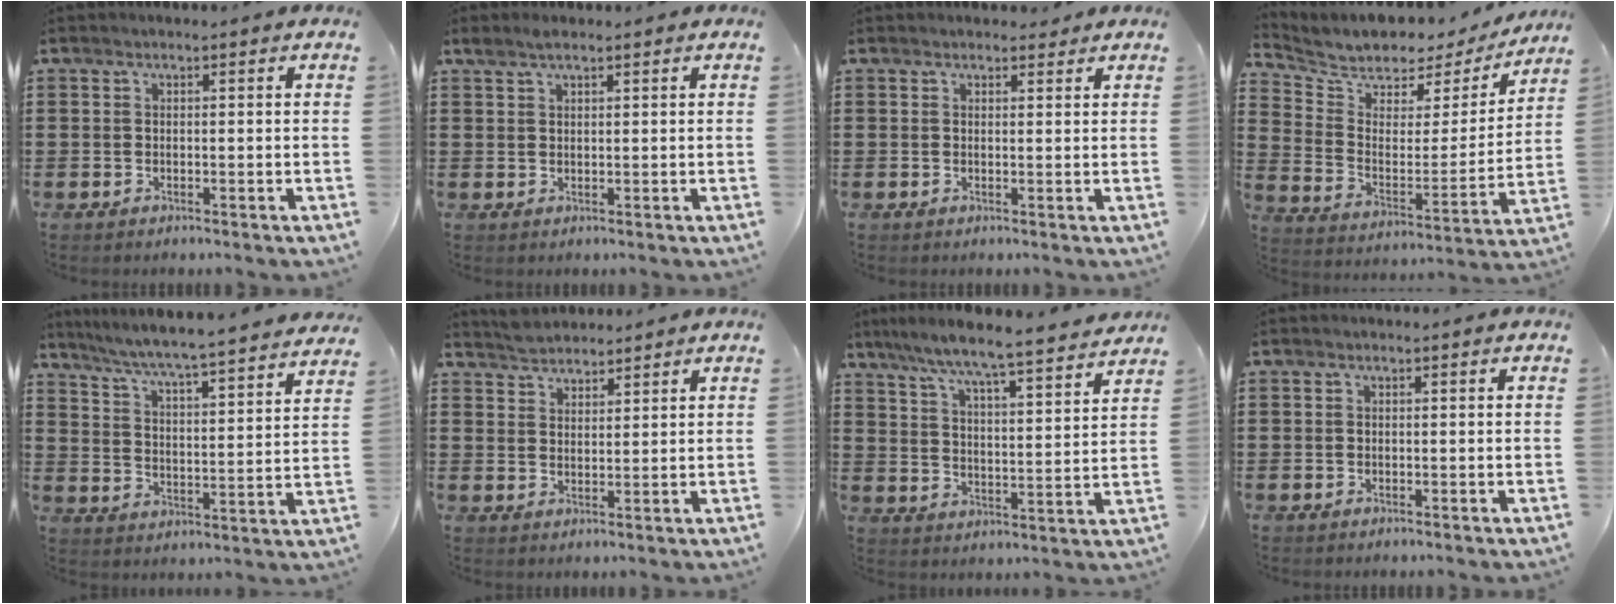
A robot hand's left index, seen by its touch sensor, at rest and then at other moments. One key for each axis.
{"total": 1.6, "fx": 1.3, "fy": 0.6, "fz": 0.7, "tx": -0.017, "ty": 0.002, "tz": 0.025}
{"total": 1.4, "fx": 1.2, "fy": 0.6, "fz": 0.2, "tx": 0.002, "ty": 0.001, "tz": 0.022}
{"total": 5.2, "fx": 4.9, "fy": 1.8, "fz": 0.4, "tx": -0.045, "ty": -0.040, "tz": 0.079}
{"total": 5.1, "fx": 4.8, "fy": -1.0, "fz": 1.5, "tx": -0.052, "ty": -0.044, "tz": 0.073}
{"total": 3.1, "fx": 2.9, "fy": 1.0, "fz": -0.4, "tx": -0.002, "ty": 0.001, "tz": 0.058}
{"total": 6.3, "fx": 5.8, "fy": -0.5, "fz": 2.4, "tx": -0.072, "ty": -0.042, "tz": 0.094}
{"total": 0.0}